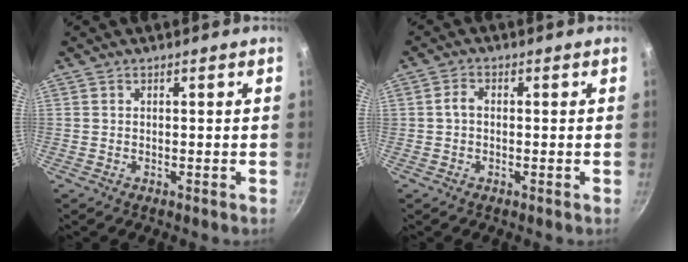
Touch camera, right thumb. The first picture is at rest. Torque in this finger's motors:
{"motor_torque": [-0.93, -0.05, 0.36, -0.02, 0.00]}